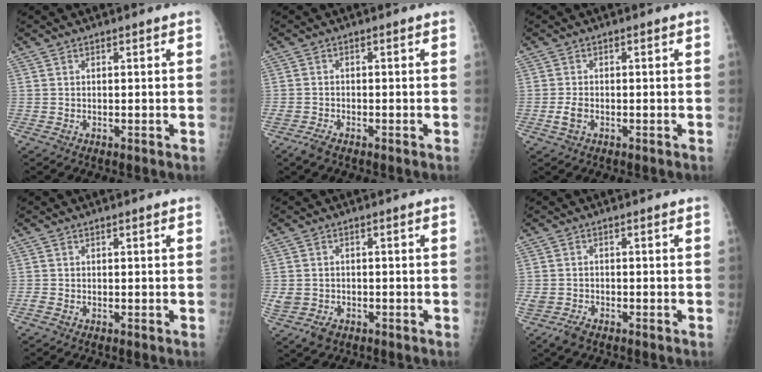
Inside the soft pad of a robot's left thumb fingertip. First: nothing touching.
{"total": 2.6, "force": [-2.1, 0.8, 1.3], "torque": [-0.035, -0.001, -0.039]}
{"total": 2.4, "force": [-0.8, 1.4, 1.7], "torque": [-0.038, 0.004, -0.015]}
{"total": 0.9, "force": [-0.3, 0.5, 0.7], "torque": [-0.018, 0.001, -0.007]}
{"total": 6.2, "force": [-2.9, 4.7, 2.8], "torque": [-0.067, 0.011, -0.040]}
{"total": 4.5, "force": [-3.5, 2.1, 2.0], "torque": [-0.045, 0.003, -0.061]}